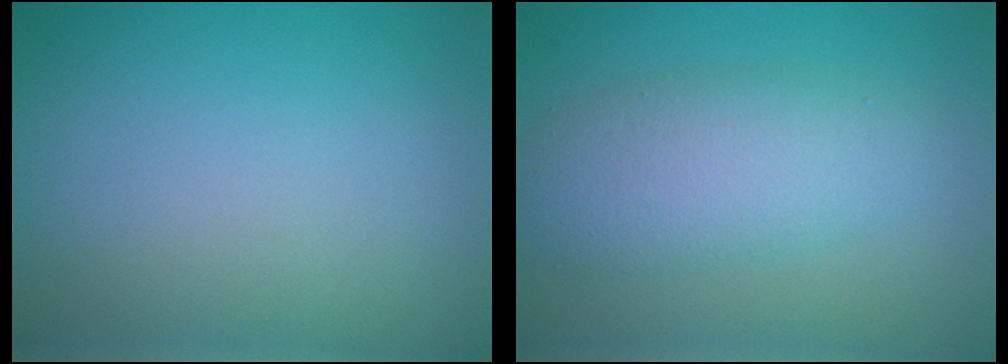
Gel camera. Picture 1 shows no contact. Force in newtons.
{"total": 5.3, "press": 5.3, "slide": 0.3}